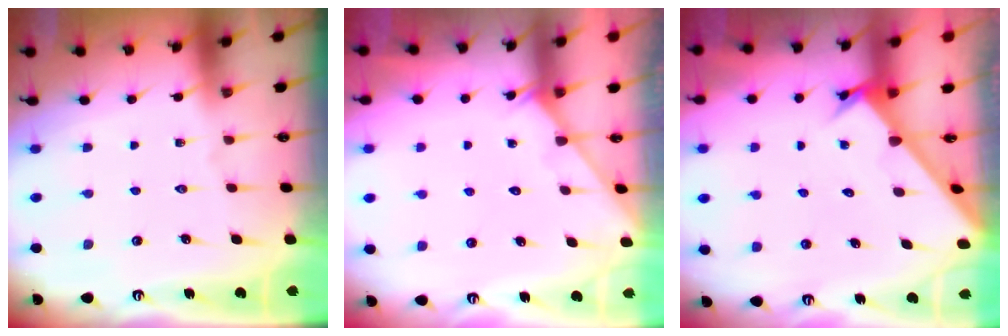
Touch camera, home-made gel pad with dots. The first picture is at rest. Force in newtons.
{"total": 2.2, "press": 2.2, "slide": 0.2}
{"total": 2.6, "press": 2.6, "slide": 0.3}